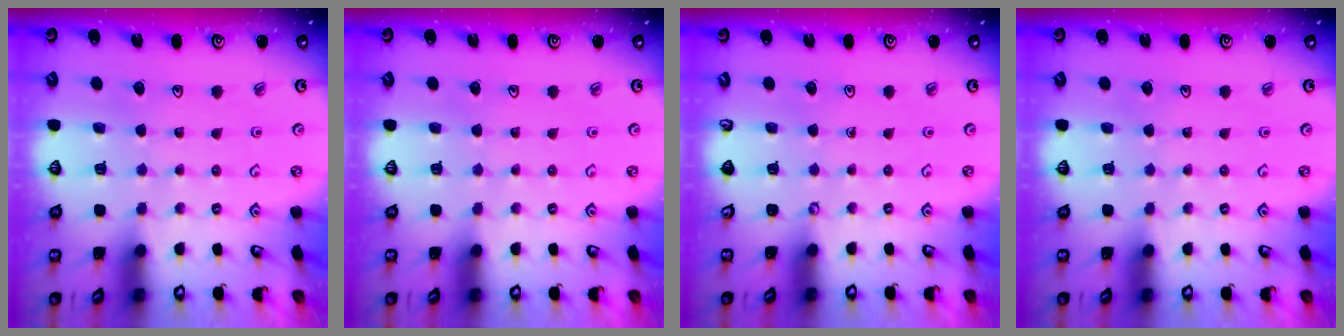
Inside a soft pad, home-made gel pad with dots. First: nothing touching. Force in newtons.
{"total": 0.0}
{"total": 0.0}
{"total": 0.0}